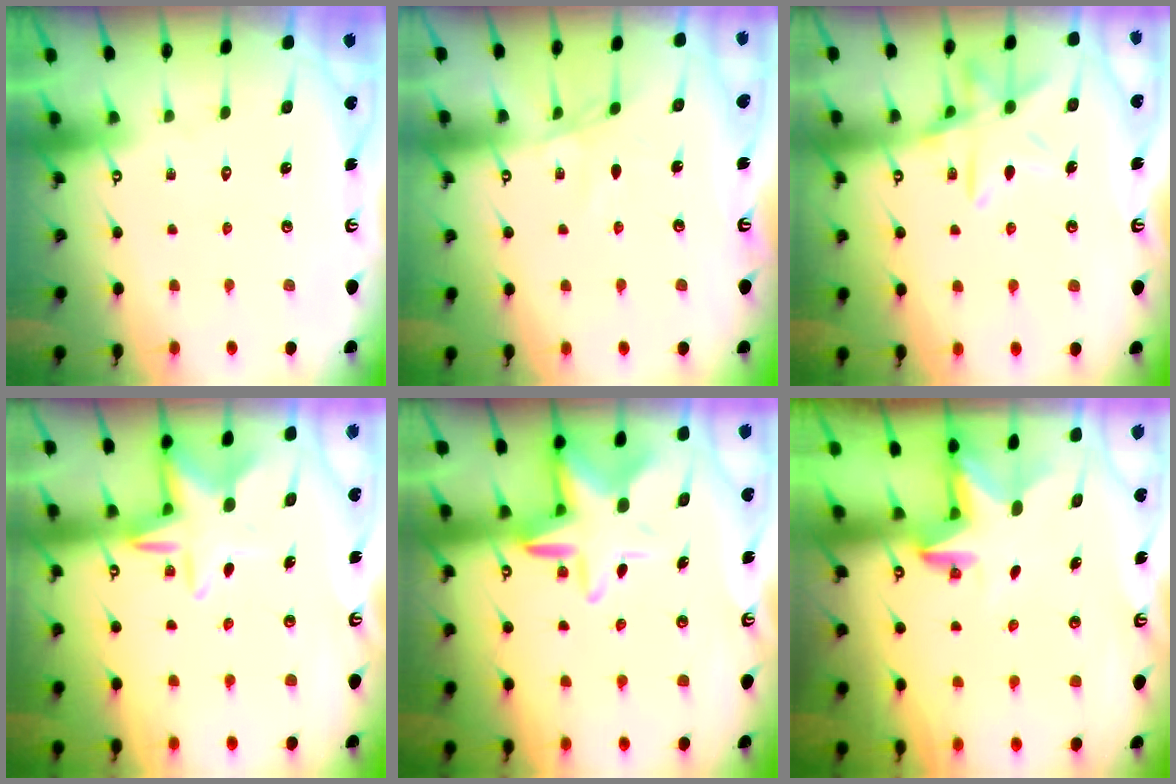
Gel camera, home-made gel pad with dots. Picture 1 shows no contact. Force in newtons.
{"total": 3.2, "press": 3.2, "slide": 0.4}
{"total": 13.1, "press": 13.1, "slide": 0.9}
{"total": 8.7, "press": 8.5, "slide": 1.7}
{"total": 9.5, "press": 9.1, "slide": 2.7}
{"total": 2.9, "press": 2.9, "slide": 0.2}